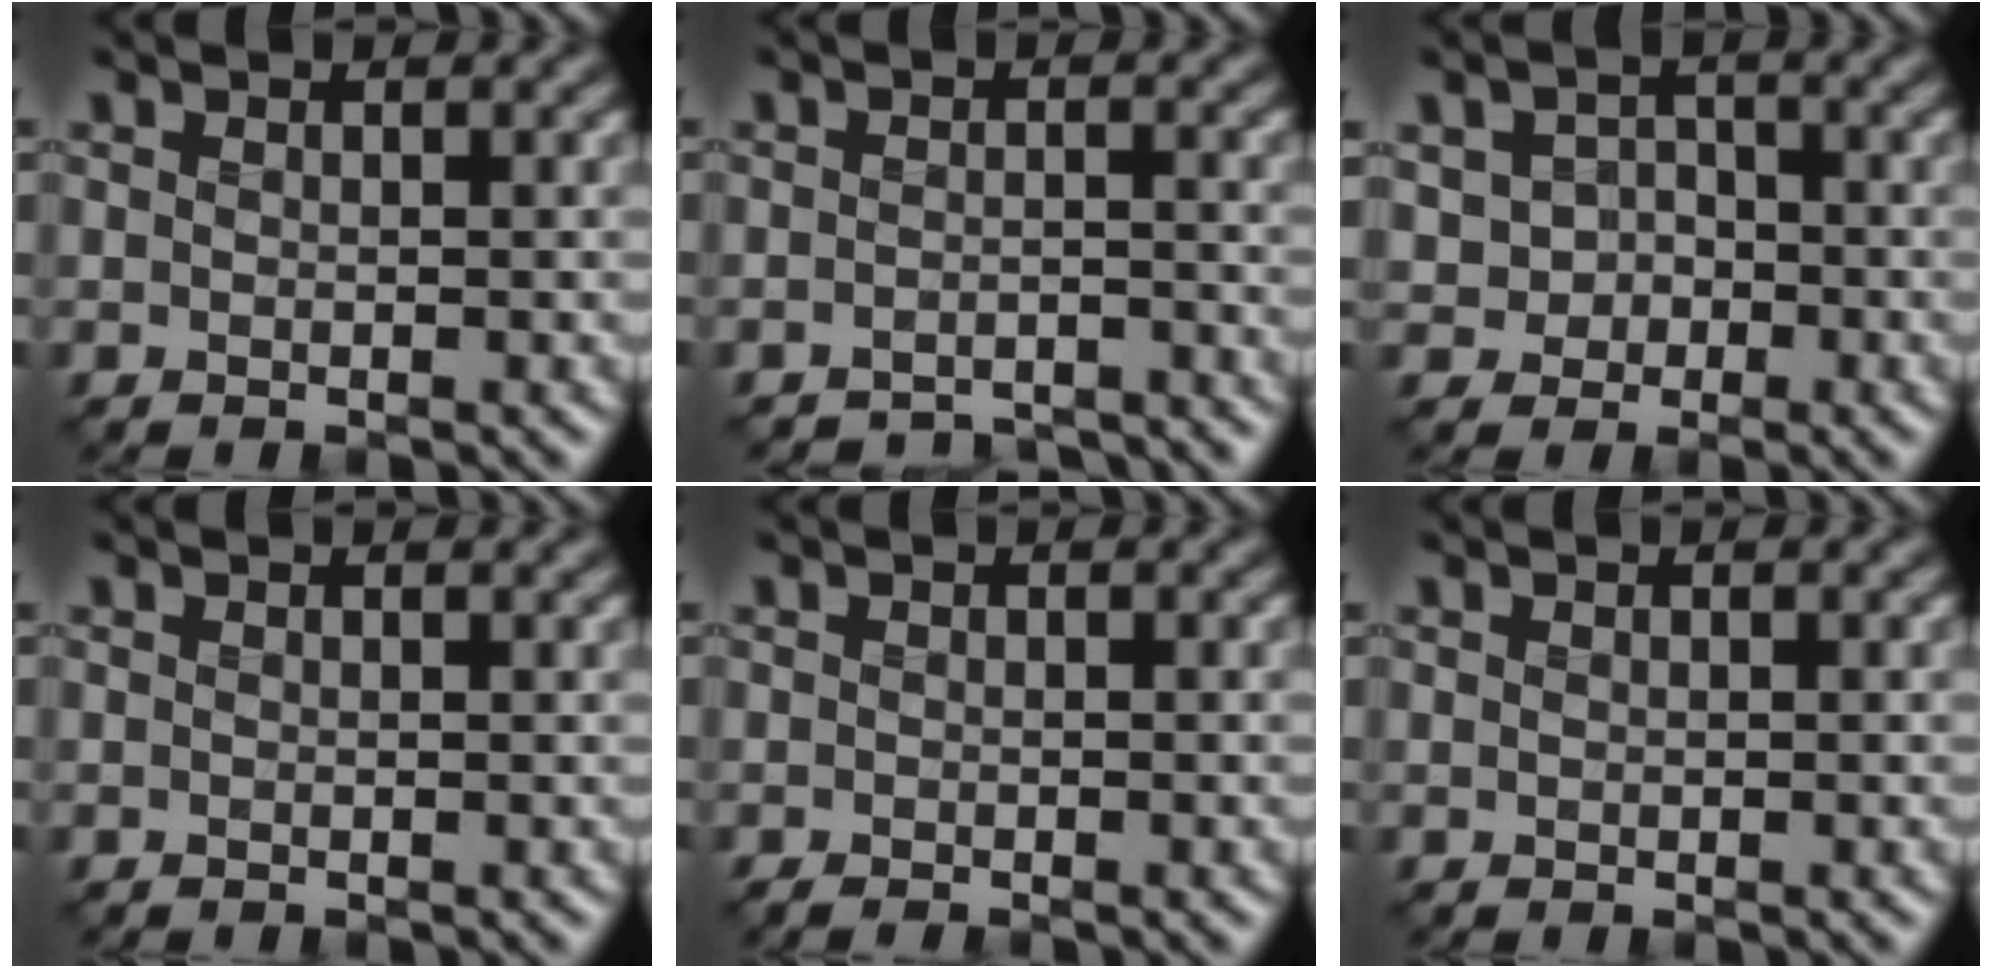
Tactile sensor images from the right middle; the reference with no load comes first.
{"total": 4.0, "force": [-4.0, 0.5, 0.1], "torque": [0.003, -0.007, -0.062]}
{"total": 3.1, "force": [-0.8, 2.7, 1.3], "torque": [-0.016, -0.003, -0.016]}
{"total": 0.6, "force": [0.6, 0.0, 0.1], "torque": [-0.004, -0.003, 0.006]}
{"total": 0.6, "force": [-0.6, 0.0, 0.0], "torque": [-0.002, -0.004, -0.014]}
{"total": 0.0}